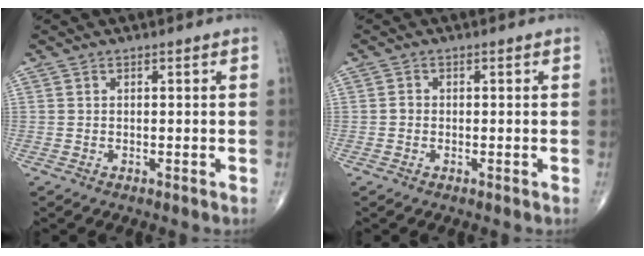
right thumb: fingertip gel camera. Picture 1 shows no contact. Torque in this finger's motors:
{"motor_torque": [0.03, 0.27, 0.10, 0.01, -0.01]}